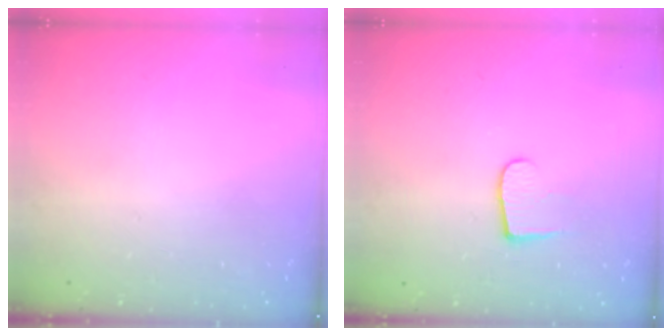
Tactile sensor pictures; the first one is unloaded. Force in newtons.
{"total": 6.6, "press": 6.6, "slide": 0.6}